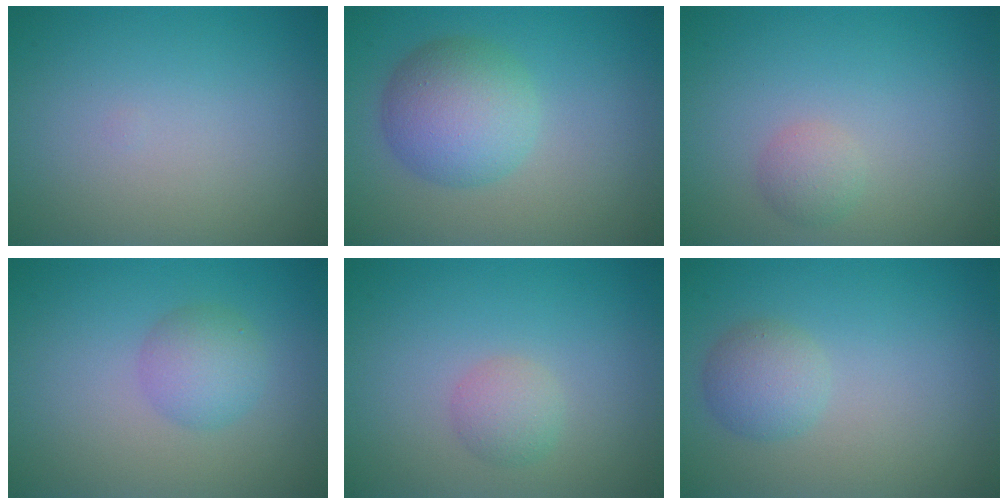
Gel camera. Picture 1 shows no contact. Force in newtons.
{"total": 5.4, "press": 5.4, "slide": 0.0}
{"total": 1.4, "press": 1.4, "slide": 0.0}
{"total": 2.7, "press": 2.7, "slide": 0.1}
{"total": 1.8, "press": 1.8, "slide": 0.1}
{"total": 2.4, "press": 2.4, "slide": 0.2}